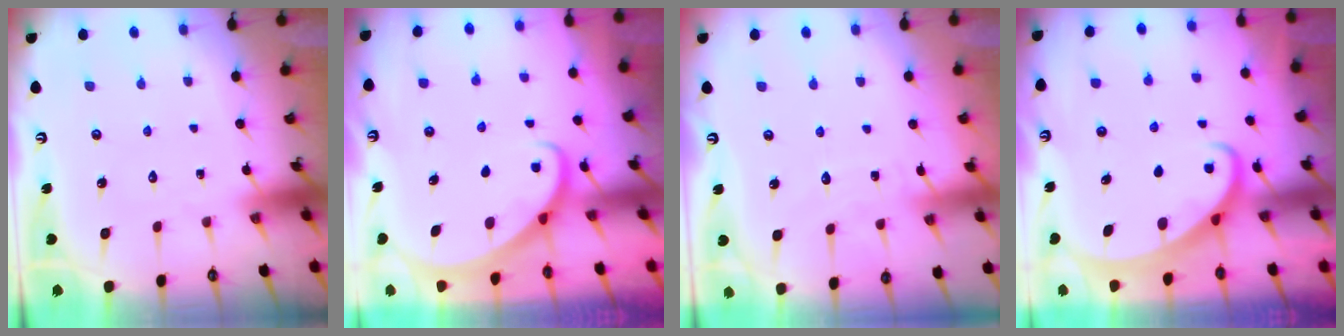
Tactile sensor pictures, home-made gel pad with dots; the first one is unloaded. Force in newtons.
{"total": 2.6, "press": 2.6, "slide": 0.2}
{"total": 4.7, "press": 4.7, "slide": 0.4}
{"total": 2.5, "press": 2.5, "slide": 0.3}